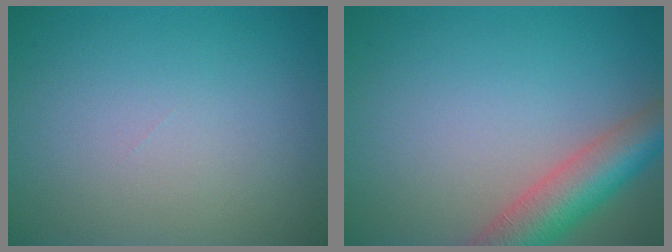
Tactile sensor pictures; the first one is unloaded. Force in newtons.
{"total": 6.2, "press": 6.2, "slide": 0.4}